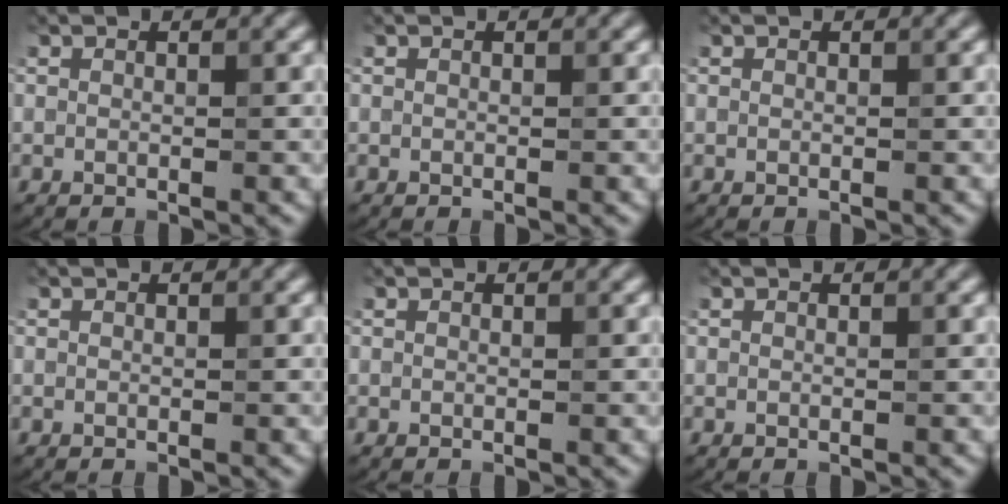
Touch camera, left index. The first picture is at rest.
{"total": 0.0}
{"total": 0.0}
{"total": 0.0}
{"total": 0.0}
{"total": 0.0}